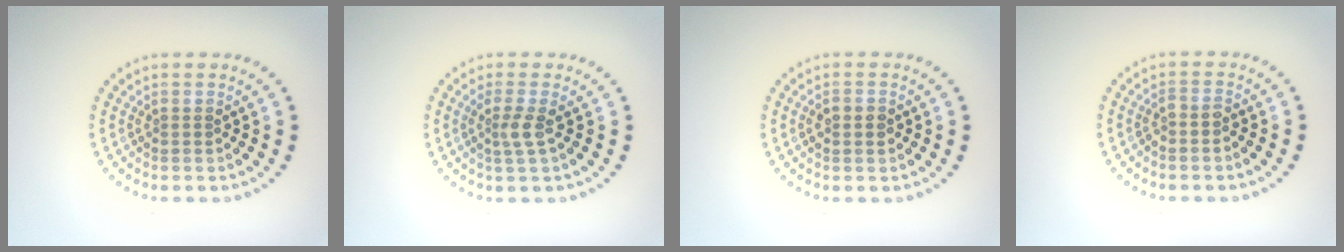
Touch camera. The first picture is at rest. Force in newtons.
{"total": 1.7, "press": 1.2, "slide": 1.2}
{"total": 1.5, "press": 1.4, "slide": 0.1}
{"total": 0.8, "press": 0.6, "slide": 0.6}